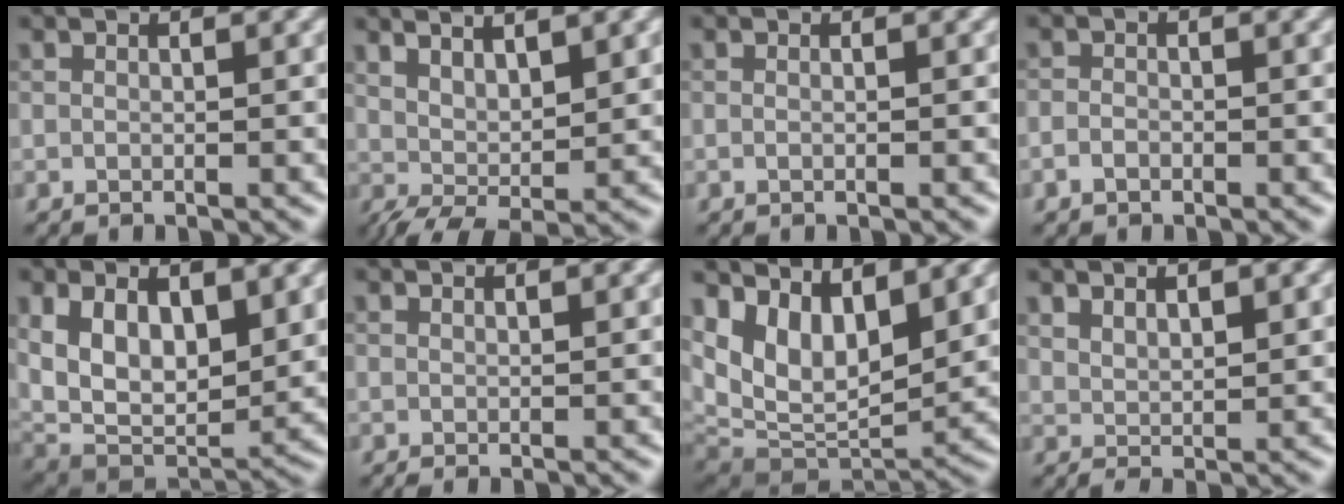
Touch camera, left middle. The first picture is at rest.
{"total": 4.3, "force": [1.8, 1.3, 3.7], "torque": [-0.065, -0.005, 0.036]}
{"total": 0.8, "force": [0.1, 0.3, 0.7], "torque": [-0.005, -0.013, -0.004]}
{"total": 1.1, "force": [-0.6, 0.7, 0.5], "torque": [-0.009, 0.000, -0.015]}
{"total": 10.3, "force": [2.6, 5.7, 8.1], "torque": [-0.167, -0.015, 0.050]}
{"total": 1.0, "force": [0.6, 0.3, 0.7], "torque": [-0.007, 0.002, 0.009]}
{"total": 11.0, "force": [4.7, 5.9, 8.0], "torque": [-0.144, -0.006, 0.083]}
{"total": 1.8, "force": [1.4, 0.5, 1.1], "torque": [-0.020, -0.005, 0.027]}